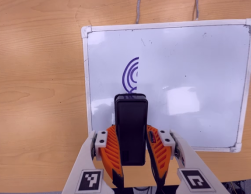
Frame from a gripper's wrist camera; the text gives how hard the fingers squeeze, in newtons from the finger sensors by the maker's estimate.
{"total": 8.2, "left": 6.2, "right": 10.3}